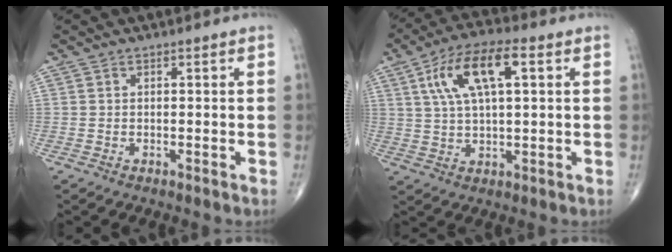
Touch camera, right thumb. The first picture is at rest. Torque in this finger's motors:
{"motor_torque": [-0.23, 0.63, 0.50, 0.19, 0.33]}